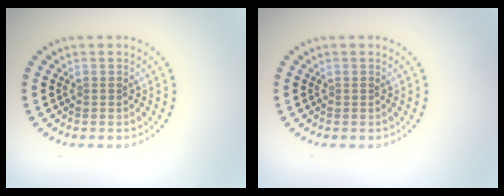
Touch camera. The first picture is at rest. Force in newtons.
{"total": 0.0}